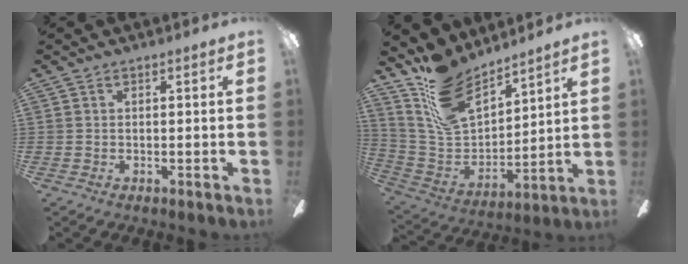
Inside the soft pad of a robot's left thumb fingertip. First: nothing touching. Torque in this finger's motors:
{"motor_torque": [0.30, 0.20, -0.11, -0.44, 0.12]}